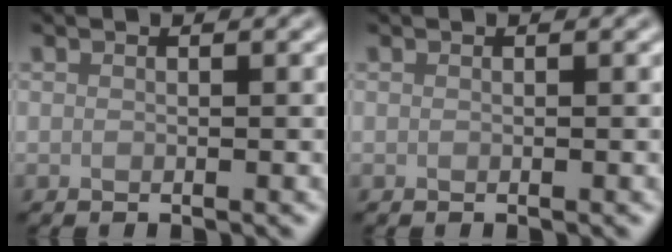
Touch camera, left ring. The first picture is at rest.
{"total": 0.0}